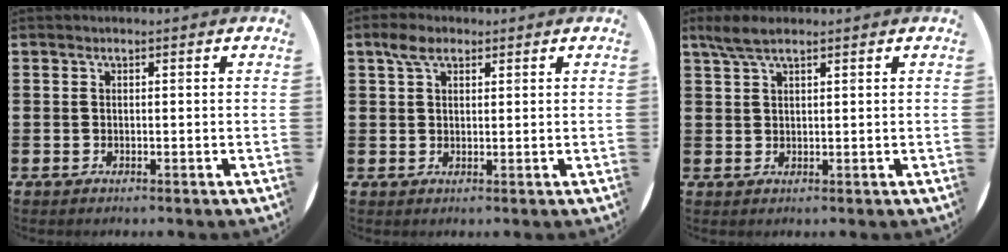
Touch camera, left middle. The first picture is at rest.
{"total": 3.5, "force": [2.3, 1.8, 1.9], "torque": [-0.033, 0.004, 0.041]}
{"total": 3.2, "force": [2.3, 0.7, 2.0], "torque": [-0.044, 0.004, 0.042]}